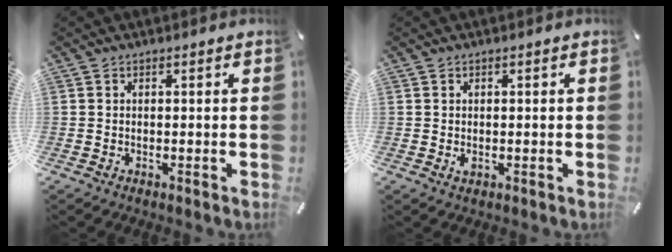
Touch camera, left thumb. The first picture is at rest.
{"total": 1.3, "force": [-0.2, 0.7, 1.0], "torque": [-0.019, 0.002, -0.005]}